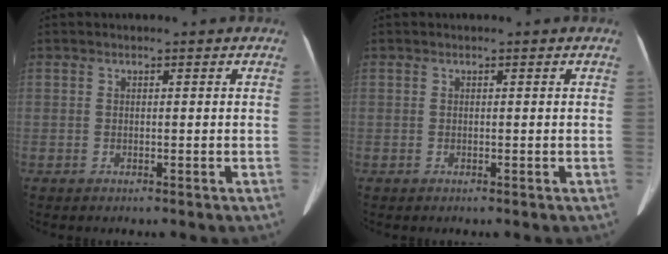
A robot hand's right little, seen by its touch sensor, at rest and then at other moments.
{"total": 0.0}